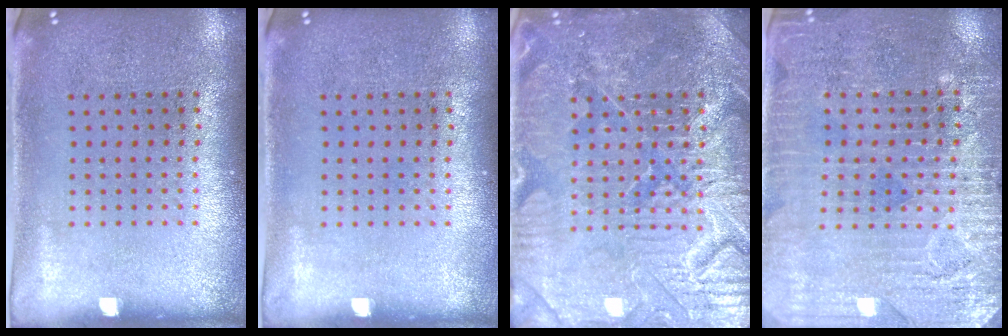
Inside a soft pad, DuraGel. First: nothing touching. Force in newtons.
{"total": 0.0}
{"total": 4.7, "press": 4.7, "slide": 0.6}
{"total": 3.3, "press": 3.1, "slide": 1.2}